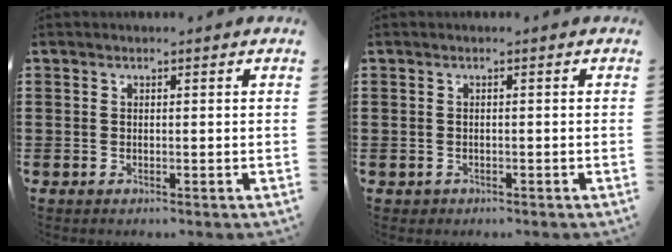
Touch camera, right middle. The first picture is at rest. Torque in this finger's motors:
{"motor_torque": [0.08, -0.01, 0.02, 0.00]}